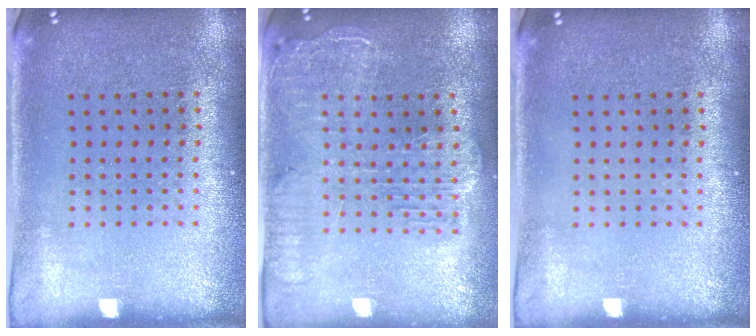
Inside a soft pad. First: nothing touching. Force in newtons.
{"total": 2.2, "press": 2.0, "slide": 1.0}
{"total": 0.0}